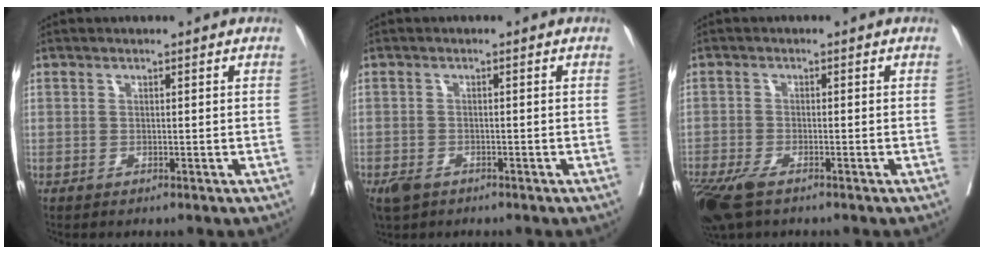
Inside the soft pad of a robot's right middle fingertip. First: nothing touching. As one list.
[{"total": 3.6, "force": [-2.4, 2.1, 1.7], "torque": [-0.033, -0.005, -0.038]}, {"total": 8.2, "force": [-5.7, 2.8, 5.2], "torque": [-0.106, -0.021, -0.101]}]